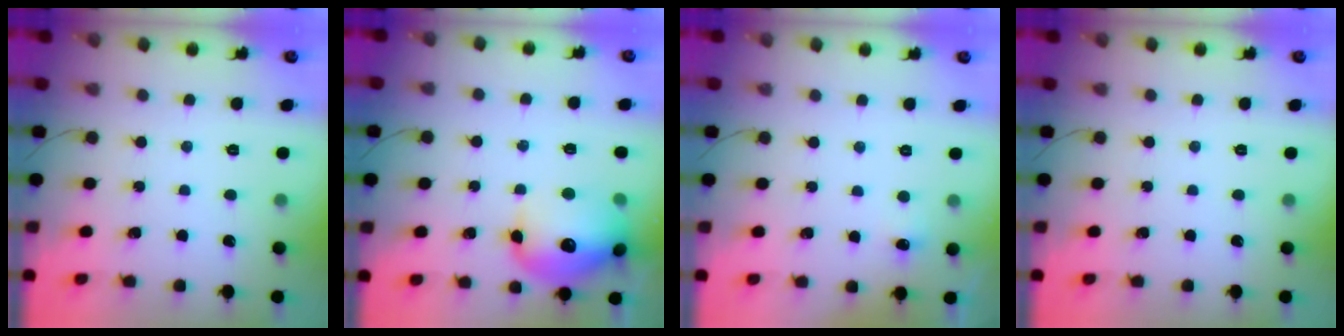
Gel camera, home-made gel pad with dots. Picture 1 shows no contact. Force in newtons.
{"total": 17.6, "press": 17.4, "slide": 2.4}
{"total": 3.9, "press": 3.8, "slide": 1.0}
{"total": 0.0}